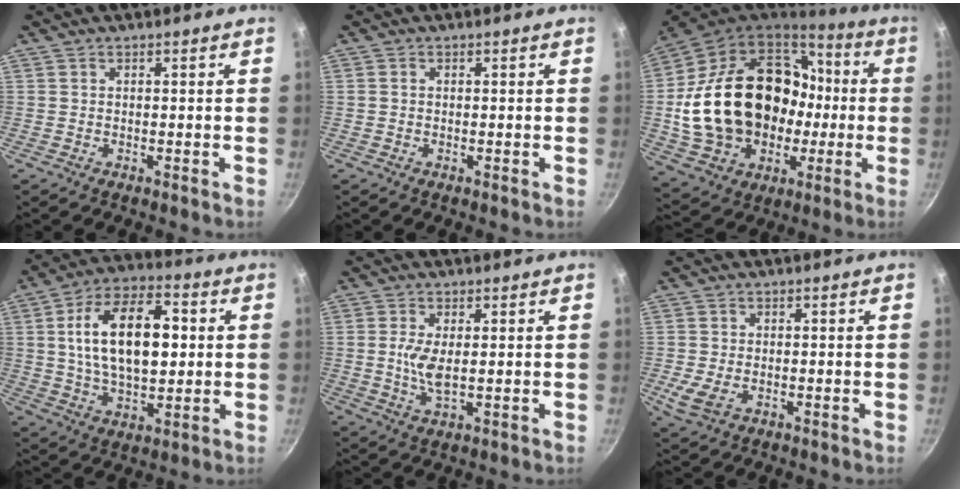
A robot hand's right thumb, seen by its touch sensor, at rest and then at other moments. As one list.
[{"total": 0.5, "force": [0.0, 0.5, 0.3], "torque": [-0.004, 0.004, -0.002]}, {"total": 31.3, "force": [-0.4, 22.7, 21.5], "torque": [-0.364, 0.050, 0.023]}, {"total": 18.7, "force": [2.6, 10.5, 15.3], "torque": [-0.237, 0.010, 0.041]}, {"total": 4.9, "force": [0.5, 1.9, 4.5], "torque": [-0.096, -0.006, 0.012]}, {"total": 4.3, "force": [-0.9, 2.7, 3.2], "torque": [-0.064, -0.010, -0.016]}]